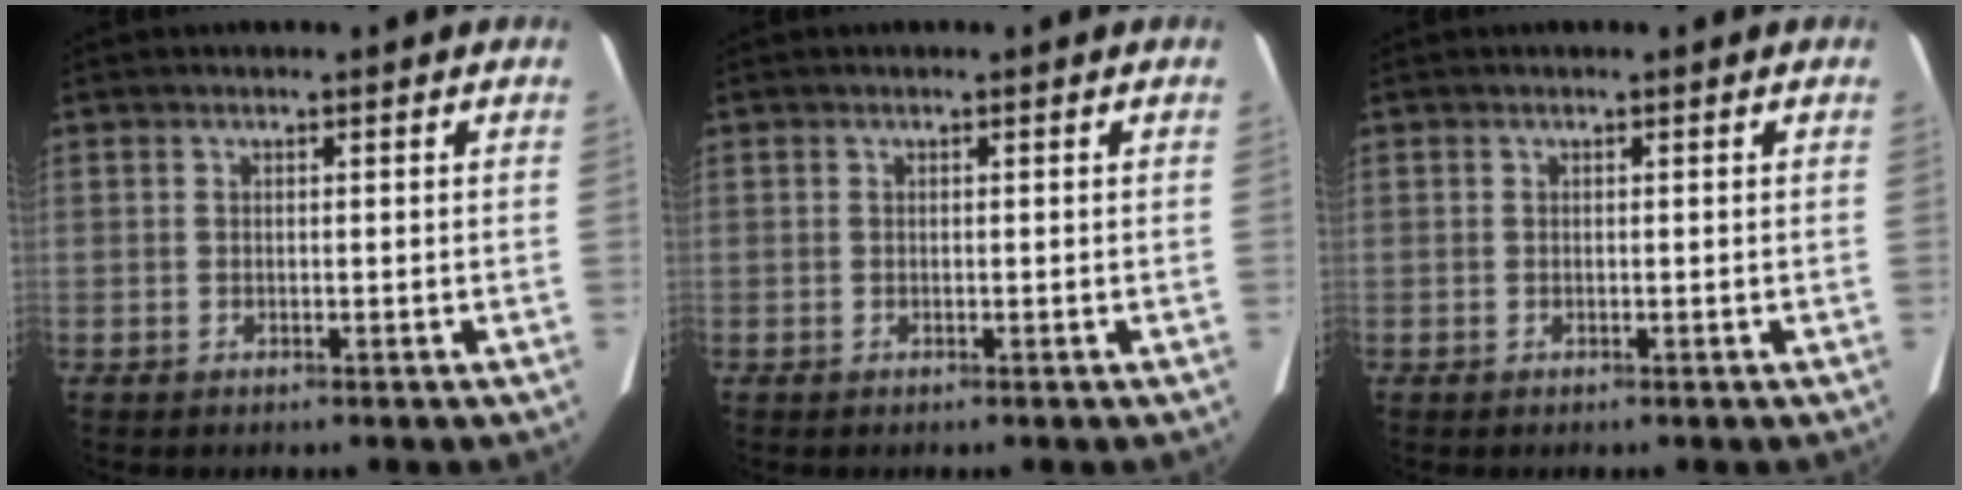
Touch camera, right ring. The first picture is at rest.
{"total": 0.0}
{"total": 0.0}